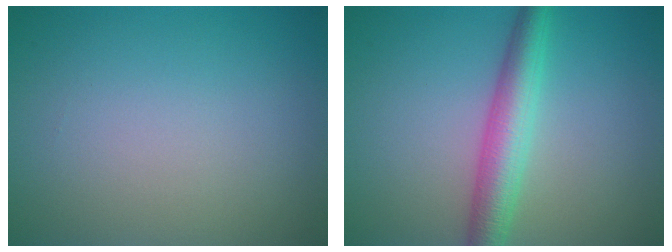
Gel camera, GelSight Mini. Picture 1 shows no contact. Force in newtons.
{"total": 4.5, "press": 4.5, "slide": 0.1}